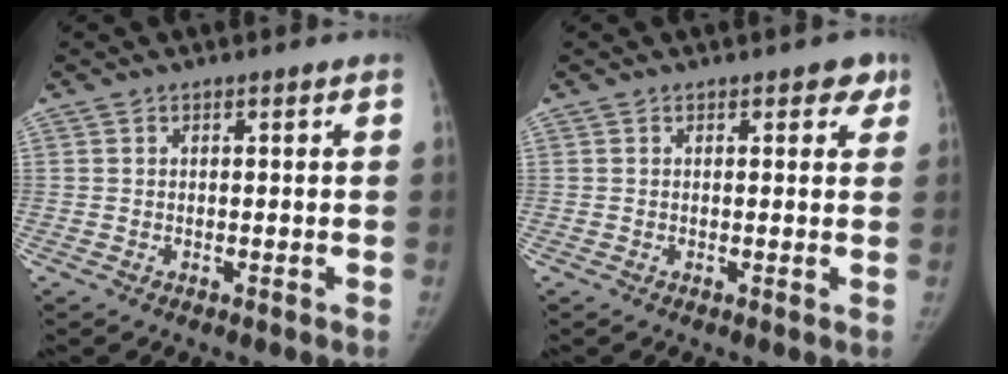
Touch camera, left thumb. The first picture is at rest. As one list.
[{"total": 2.8, "force": [1.6, 1.5, 1.7], "torque": [0.005, -0.003, 0.014]}]